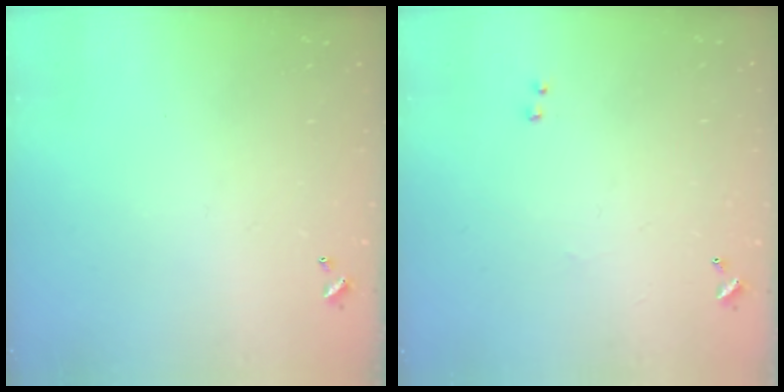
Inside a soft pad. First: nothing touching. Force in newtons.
{"total": 2.3, "press": 2.2, "slide": 0.8}